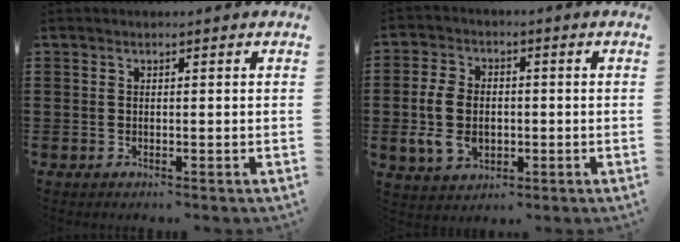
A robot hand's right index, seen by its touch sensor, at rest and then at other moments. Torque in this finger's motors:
{"motor_torque": [2.14, 0.00, 0.78, 0.20]}